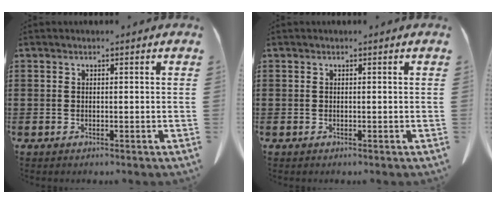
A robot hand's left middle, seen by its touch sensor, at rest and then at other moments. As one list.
[{"total": 0.0}]